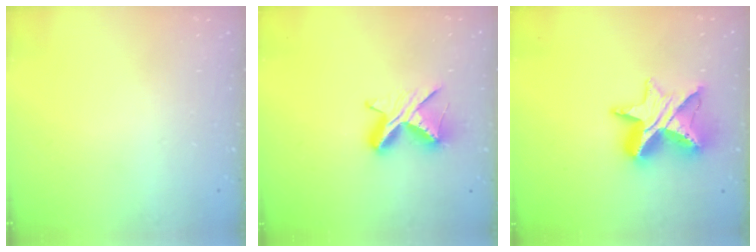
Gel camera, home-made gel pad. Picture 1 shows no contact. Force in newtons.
{"total": 9.4, "press": 9.4, "slide": 0.9}
{"total": 13.0, "press": 13.0, "slide": 0.9}